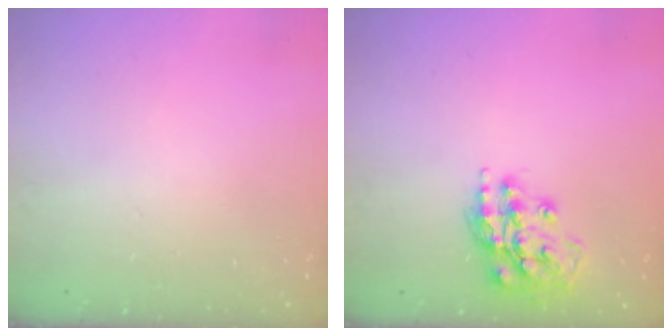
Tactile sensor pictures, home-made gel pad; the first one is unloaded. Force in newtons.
{"total": 14.9, "press": 14.9, "slide": 1.1}